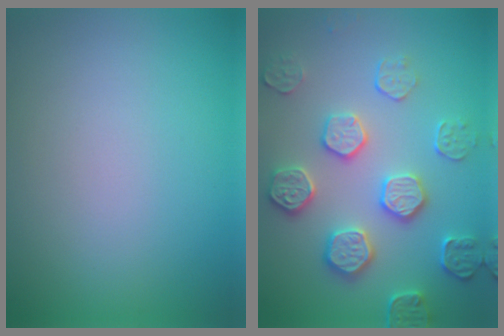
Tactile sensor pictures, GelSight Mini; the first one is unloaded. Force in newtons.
{"total": 4.7, "press": 4.3, "slide": 1.8}